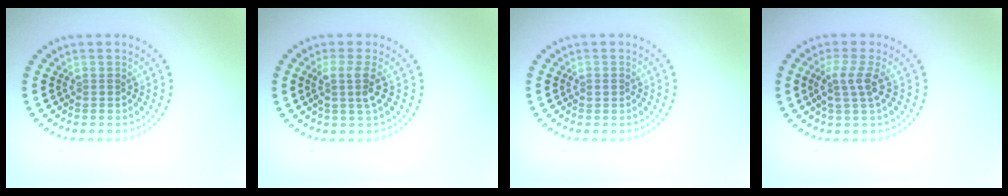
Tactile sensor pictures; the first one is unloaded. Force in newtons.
{"total": 2.2, "press": 1.7, "slide": 1.4}
{"total": 0.9, "press": 0.9, "slide": 0.0}
{"total": 2.4, "press": 1.9, "slide": 1.5}